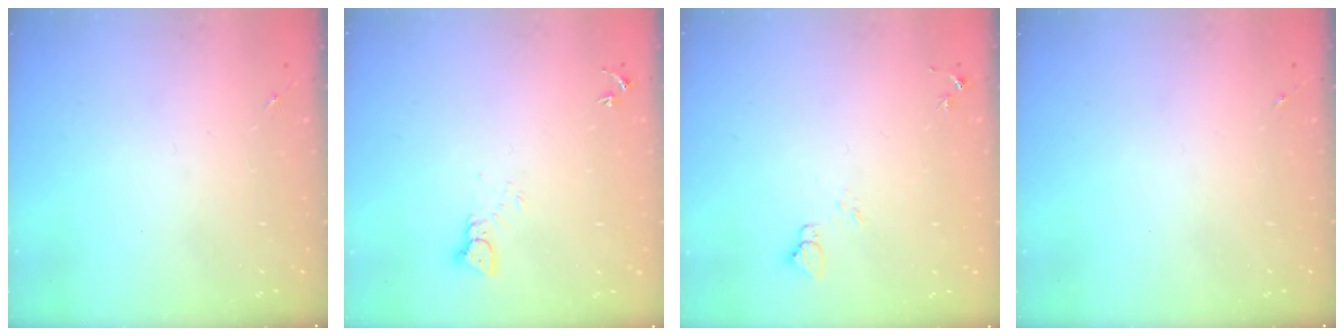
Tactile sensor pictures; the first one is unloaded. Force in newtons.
{"total": 2.6, "press": 2.6, "slide": 0.1}
{"total": 4.5, "press": 4.5, "slide": 0.4}
{"total": 0.0}